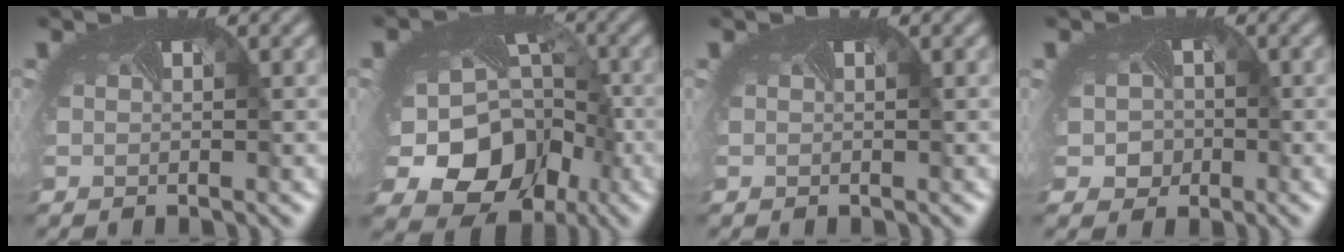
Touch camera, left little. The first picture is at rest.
{"total": 11.7, "force": [-3.6, 9.4, 6.0], "torque": [-0.120, -0.048, -0.041]}
{"total": 0.0}
{"total": 3.0, "force": [-0.5, 2.8, 0.9], "torque": [-0.012, -0.004, -0.004]}